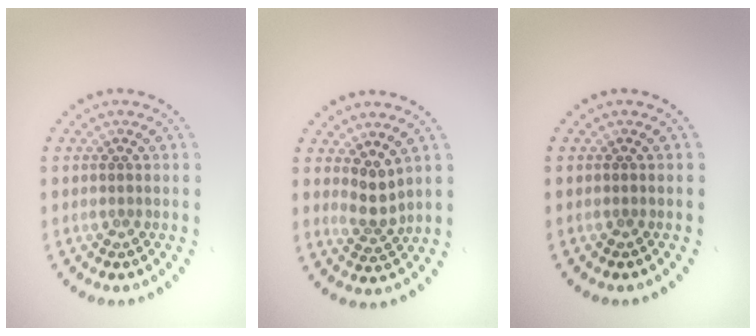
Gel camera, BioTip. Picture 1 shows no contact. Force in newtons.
{"total": 2.2, "press": 1.5, "slide": 1.5}
{"total": 0.0}